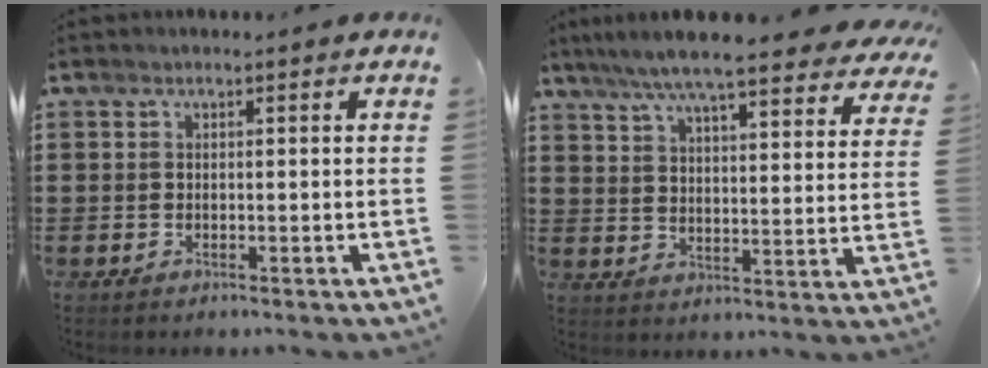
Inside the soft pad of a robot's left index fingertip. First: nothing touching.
{"total": 7.9, "force": [6.9, -0.1, 3.8], "torque": [-0.099, -0.034, 0.120]}